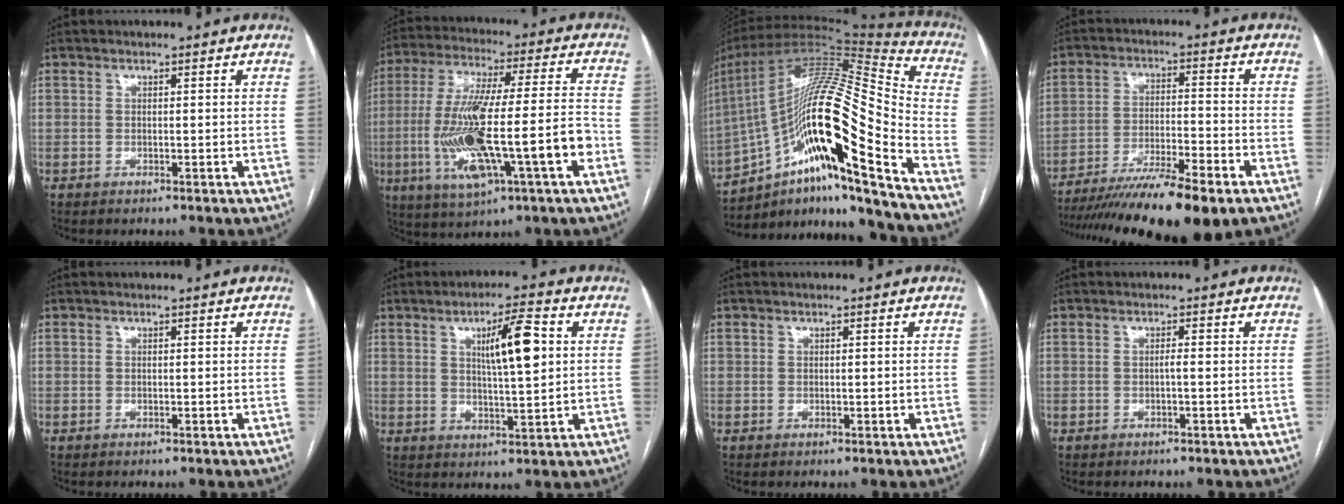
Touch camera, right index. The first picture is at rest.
{"total": 19.7, "force": [-5.2, 2.2, 18.9], "torque": [-0.362, -0.003, -0.084]}
{"total": 27.2, "force": [-13.6, 2.7, 23.5], "torque": [-0.408, 0.003, -0.233]}
{"total": 18.1, "force": [-14.1, 1.1, 11.3], "torque": [-0.169, -0.028, -0.229]}
{"total": 0.0}
{"total": 8.6, "force": [2.3, 1.2, 8.2], "torque": [-0.135, 0.007, 0.041]}
{"total": 0.5, "force": [0.2, 0.4, 0.2], "torque": [0.001, -0.001, 0.003]}
{"total": 0.7, "force": [-0.2, 0.0, 0.7], "torque": [-0.012, 0.002, -0.002]}